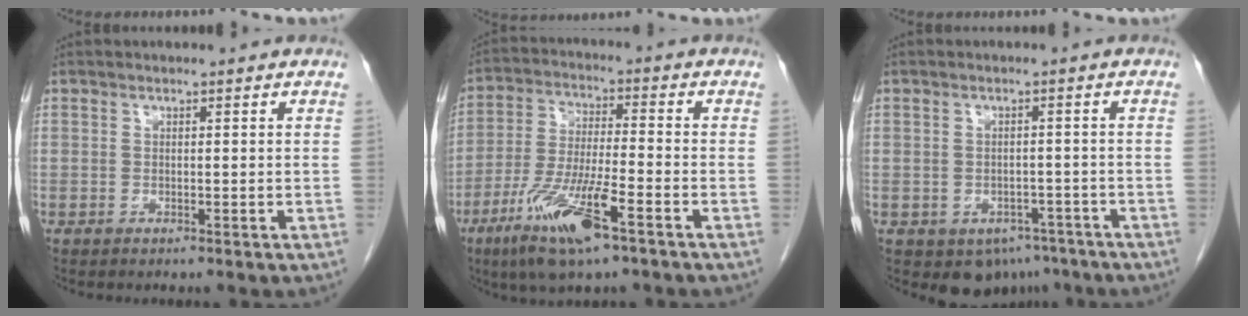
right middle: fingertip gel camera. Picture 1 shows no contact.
{"total": 12.5, "force": [-6.9, 1.6, 10.3], "torque": [-0.212, -0.024, -0.124]}
{"total": 5.9, "force": [-3.8, 4.2, 1.6], "torque": [-0.007, 0.008, -0.044]}